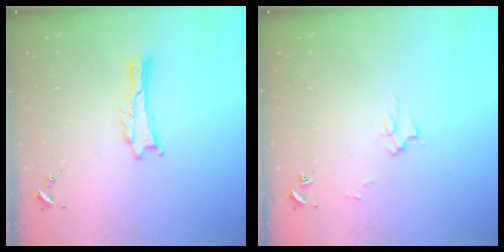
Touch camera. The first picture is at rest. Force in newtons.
{"total": 2.6, "press": 2.6, "slide": 0.3}